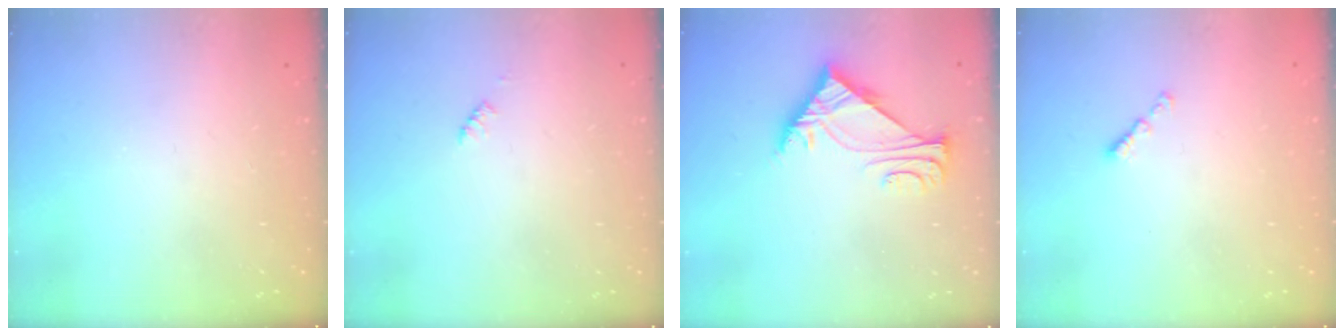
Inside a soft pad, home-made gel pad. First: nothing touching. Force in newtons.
{"total": 0.9, "press": 0.9, "slide": 0.2}
{"total": 6.4, "press": 6.4, "slide": 0.8}
{"total": 0.8, "press": 0.7, "slide": 0.4}